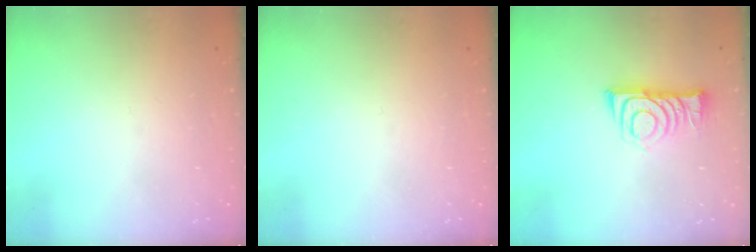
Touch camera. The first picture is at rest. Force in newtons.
{"total": 0.0}
{"total": 9.0, "press": 9.0, "slide": 1.1}